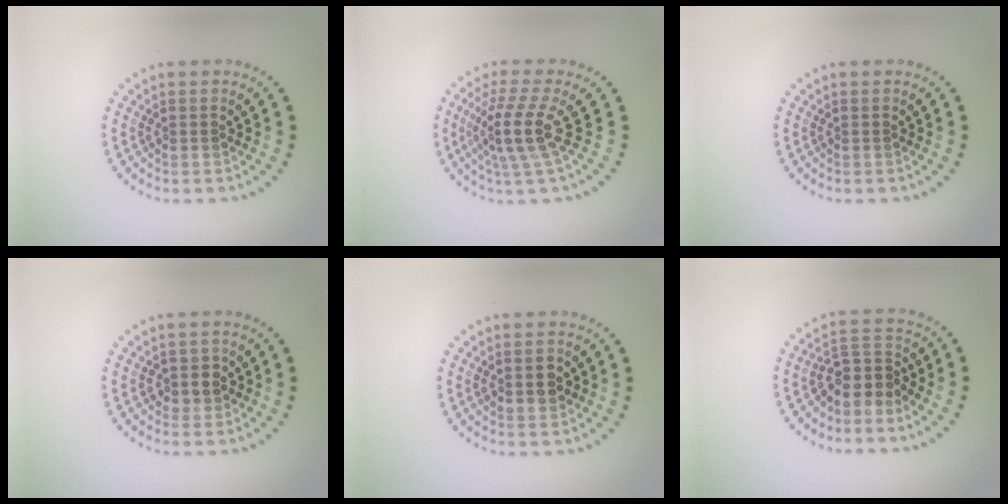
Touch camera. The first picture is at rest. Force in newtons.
{"total": 4.0, "press": 2.9, "slide": 2.8}
{"total": 0.0}
{"total": 1.8, "press": 1.6, "slide": 0.7}
{"total": 2.7, "press": 2.7, "slide": 0.2}
{"total": 3.3, "press": 2.6, "slide": 2.0}